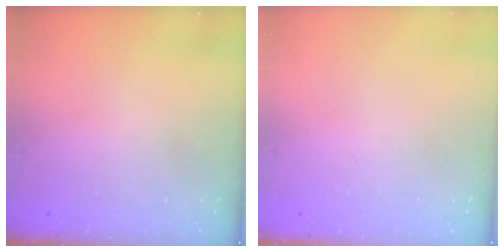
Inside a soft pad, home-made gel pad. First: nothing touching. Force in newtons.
{"total": 0.0}